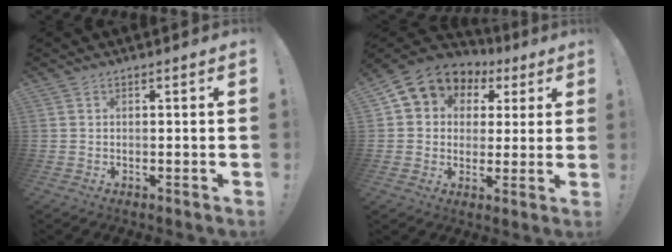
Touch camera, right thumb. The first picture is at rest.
{"total": 8.9, "force": [3.8, 7.5, 2.9], "torque": [-0.043, -0.025, 0.075]}